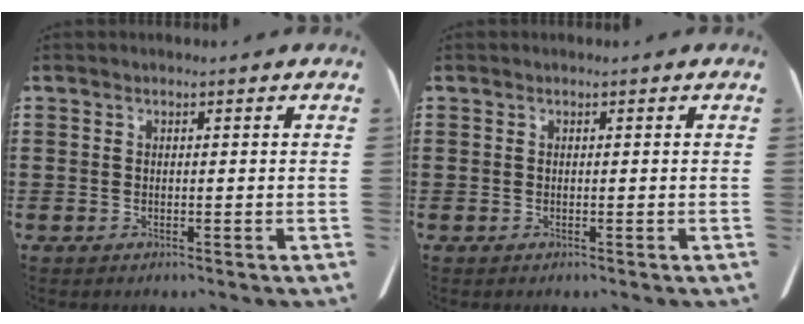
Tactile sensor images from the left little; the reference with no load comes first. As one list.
[{"total": 0.0}]